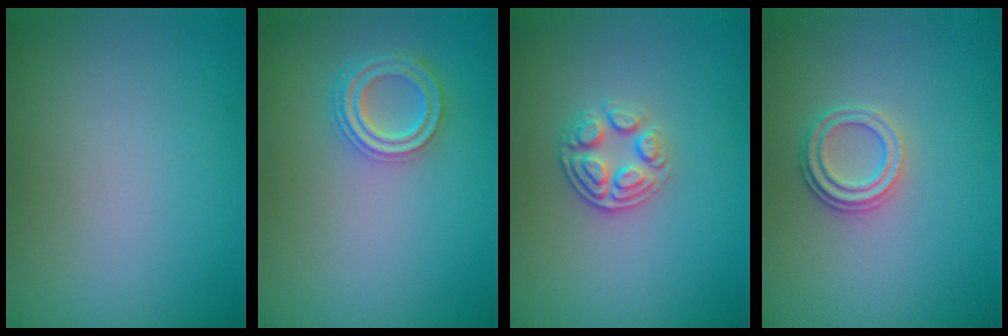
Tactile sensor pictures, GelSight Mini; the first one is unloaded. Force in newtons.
{"total": 3.6, "press": 2.9, "slide": 2.2}
{"total": 2.7, "press": 2.5, "slide": 0.9}
{"total": 2.3, "press": 2.1, "slide": 1.0}